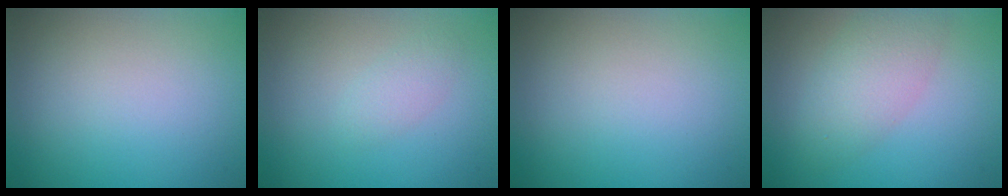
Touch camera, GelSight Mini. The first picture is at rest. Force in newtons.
{"total": 1.3, "press": 1.3, "slide": 0.1}
{"total": 0.0}
{"total": 4.0, "press": 4.0, "slide": 0.1}